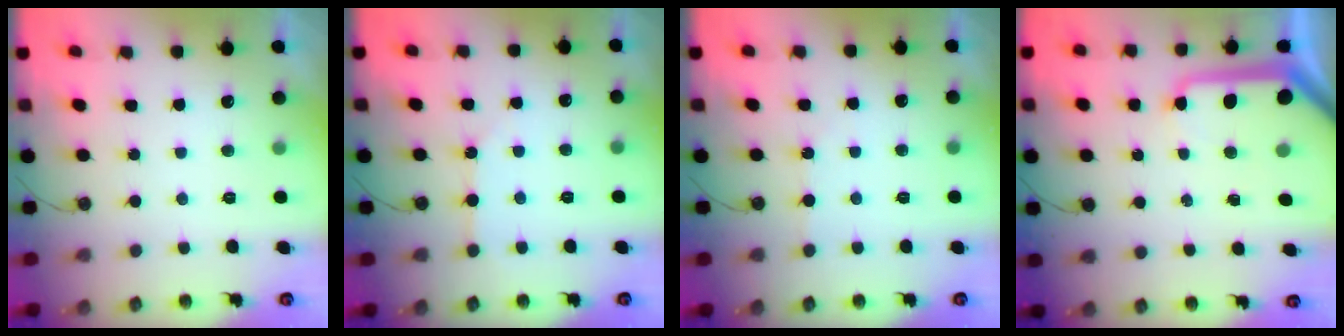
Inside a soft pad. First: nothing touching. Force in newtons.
{"total": 2.4, "press": 2.4, "slide": 0.4}
{"total": 2.4, "press": 2.4, "slide": 0.4}
{"total": 12.8, "press": 12.7, "slide": 1.3}